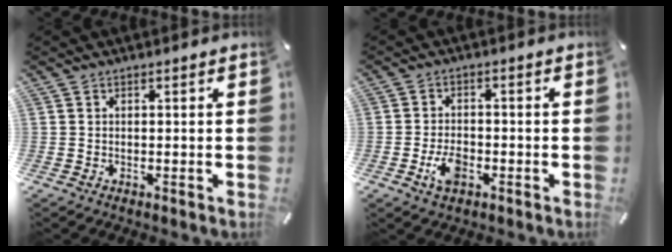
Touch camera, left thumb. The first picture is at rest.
{"total": 5.8, "force": [-2.5, 3.4, 4.0], "torque": [-0.089, 0.006, -0.047]}